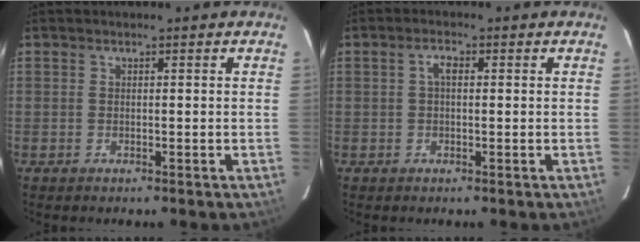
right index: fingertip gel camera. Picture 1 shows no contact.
{"total": 2.1, "force": [0.3, 1.0, 1.8], "torque": [-0.036, 0.009, 0.004]}